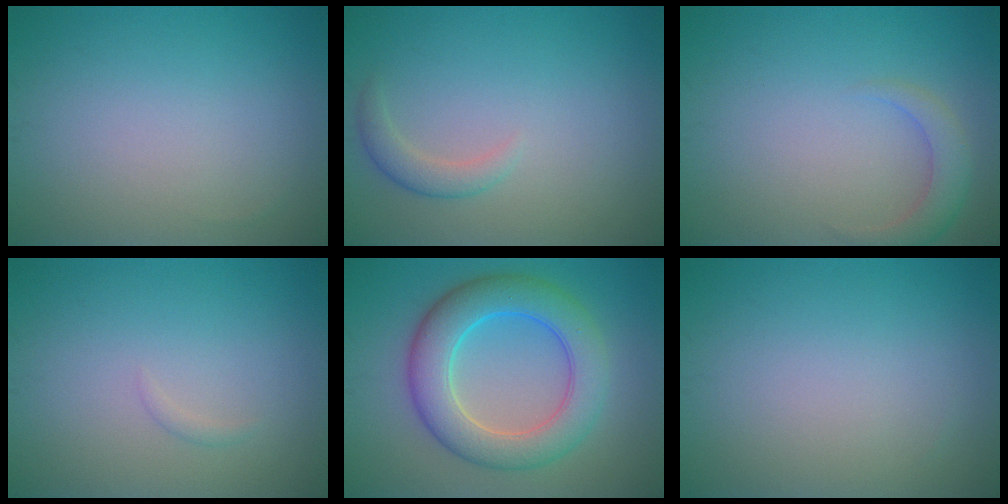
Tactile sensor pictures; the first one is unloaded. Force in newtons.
{"total": 1.8, "press": 1.7, "slide": 0.2}
{"total": 2.4, "press": 2.4, "slide": 0.3}
{"total": 0.5, "press": 0.5, "slide": 0.0}
{"total": 7.6, "press": 7.6, "slide": 0.2}
{"total": 0.0}